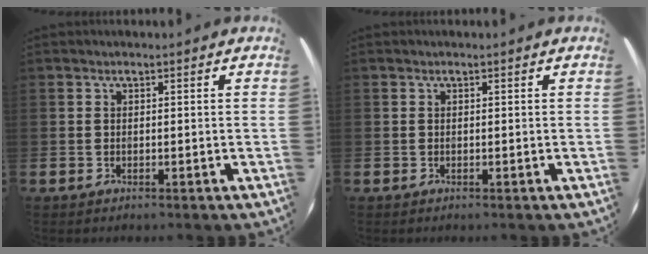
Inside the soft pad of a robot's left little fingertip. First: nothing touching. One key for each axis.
{"total": 0.0}